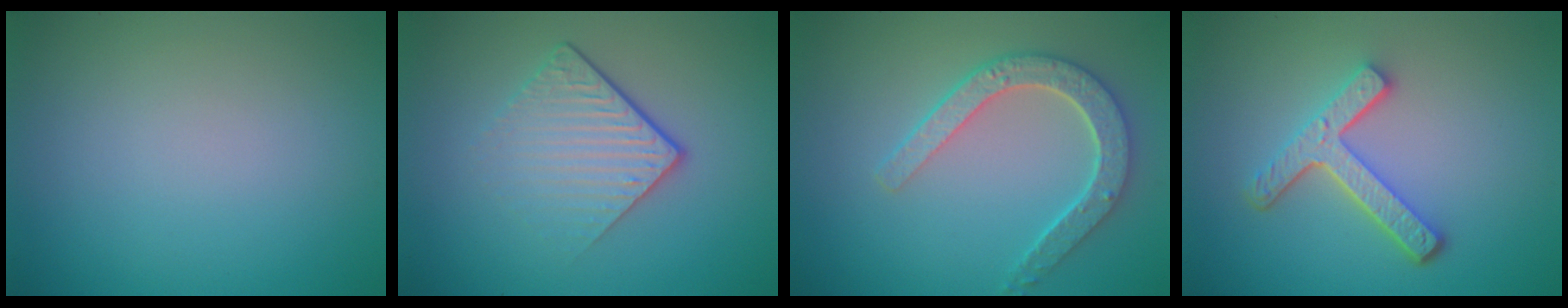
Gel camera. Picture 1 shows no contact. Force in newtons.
{"total": 4.4, "press": 2.7, "slide": 3.4}
{"total": 4.4, "press": 3.7, "slide": 2.5}
{"total": 4.3, "press": 3.3, "slide": 2.7}